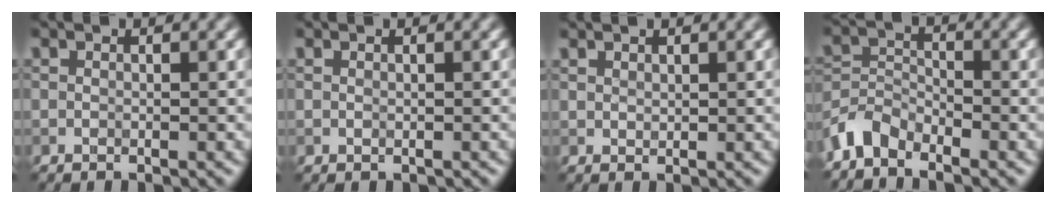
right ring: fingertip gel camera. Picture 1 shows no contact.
{"total": 0.0}
{"total": 0.9, "force": [0.8, 0.2, 0.1], "torque": [-0.003, 0.003, 0.015]}
{"total": 3.3, "force": [-2.9, 1.3, 0.7], "torque": [-0.011, 0.003, -0.071]}